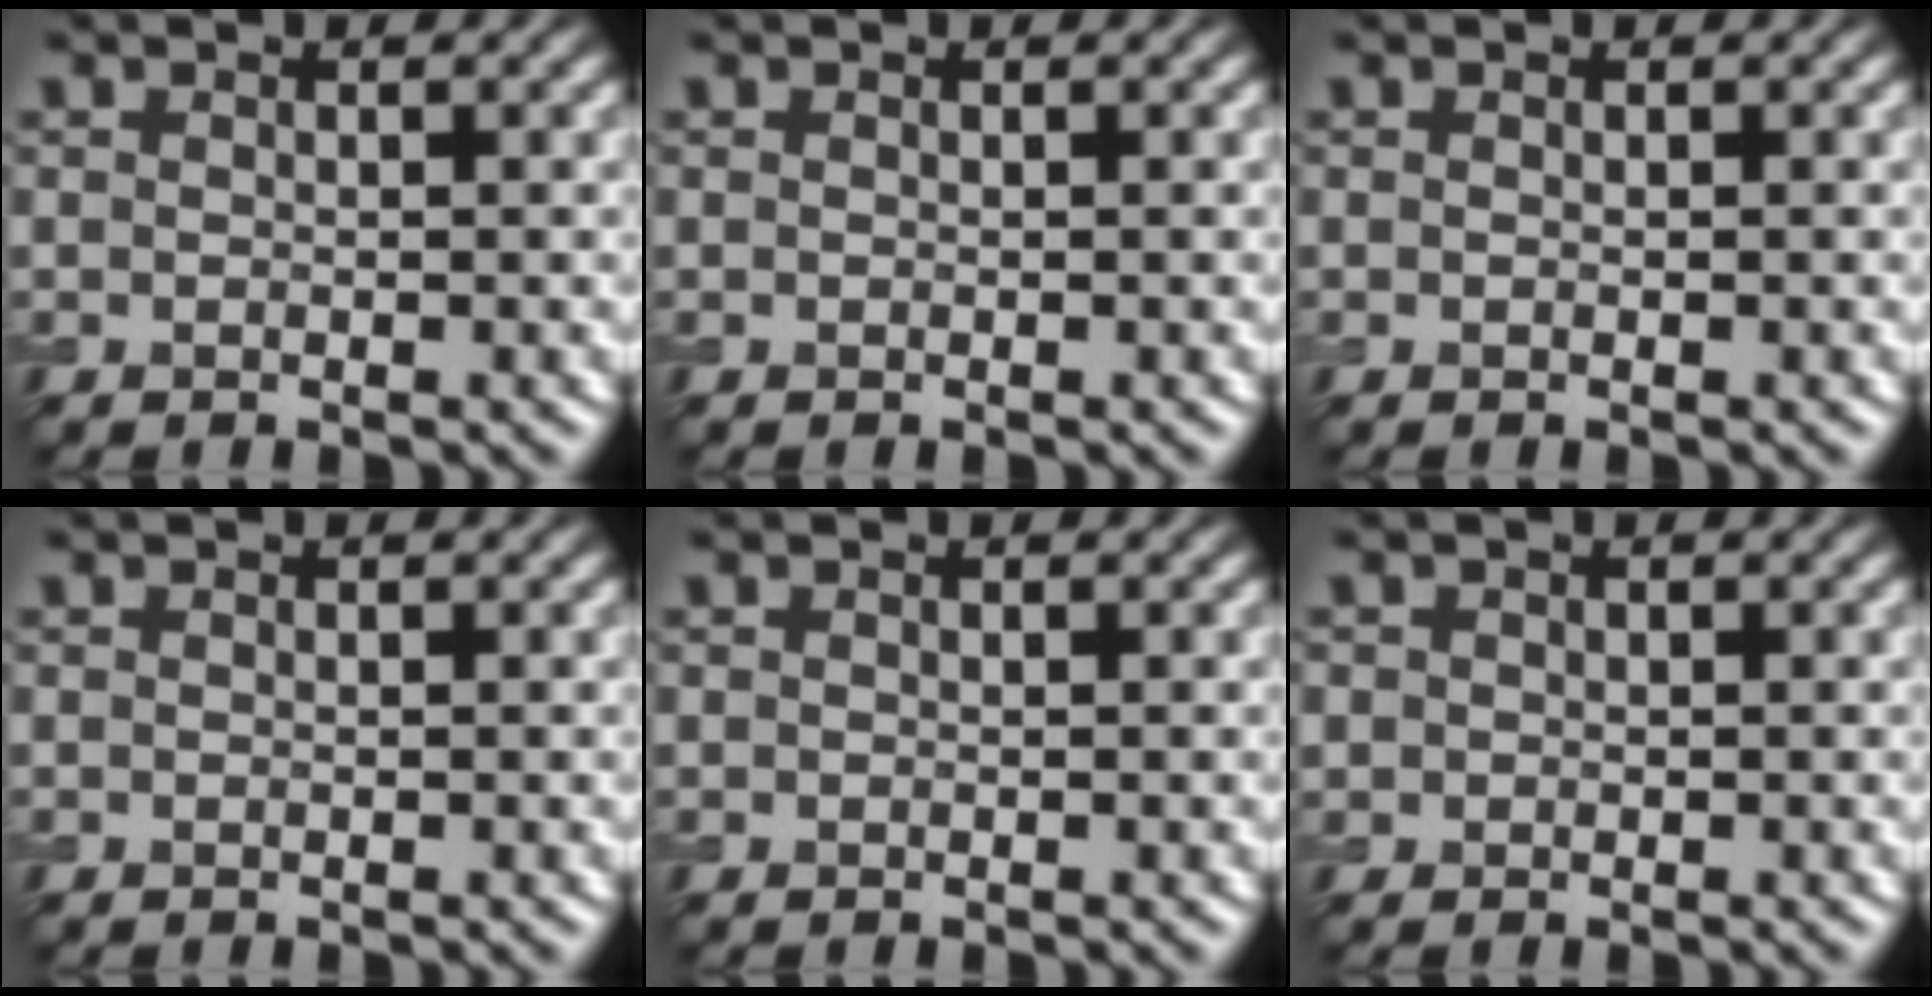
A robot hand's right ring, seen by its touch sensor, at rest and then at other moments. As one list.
[{"total": 0.0}, {"total": 0.0}, {"total": 0.0}, {"total": 0.0}, {"total": 0.9, "force": [0.1, 0.9, 0.1], "torque": [0.007, -0.001, -0.002]}]